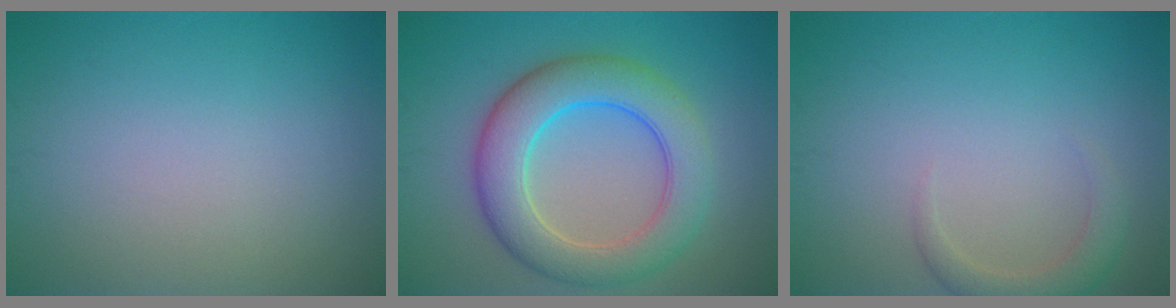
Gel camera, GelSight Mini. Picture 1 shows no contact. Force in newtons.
{"total": 7.6, "press": 7.6, "slide": 0.1}
{"total": 2.3, "press": 2.3, "slide": 0.2}